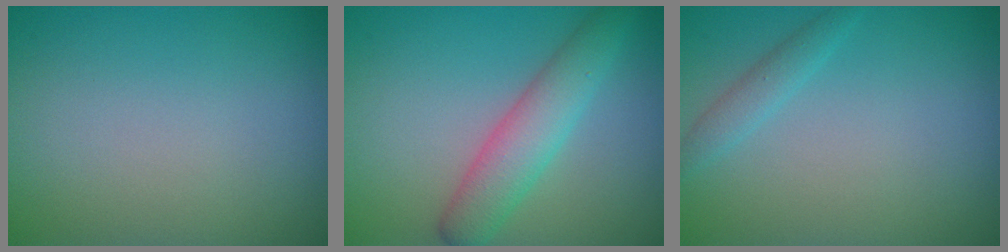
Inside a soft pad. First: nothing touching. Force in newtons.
{"total": 4.1, "press": 4.1, "slide": 0.2}
{"total": 1.3, "press": 1.3, "slide": 0.1}